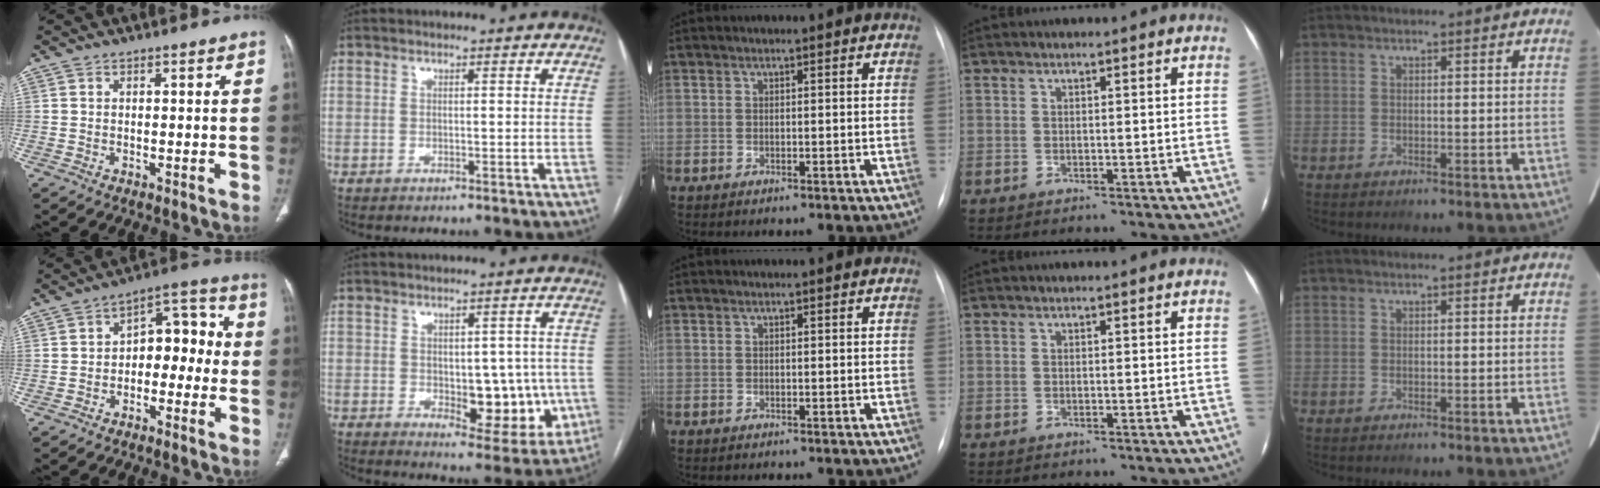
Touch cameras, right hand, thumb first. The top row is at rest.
{"thumb": {"total": 9.6, "force": [-1.3, 6.1, 7.3], "torque": [-0.059, 0.048, -0.033]}, "index": {"total": 10.3, "force": [-1.2, 5.2, 8.8], "torque": [-0.094, 0.005, 0.001]}}